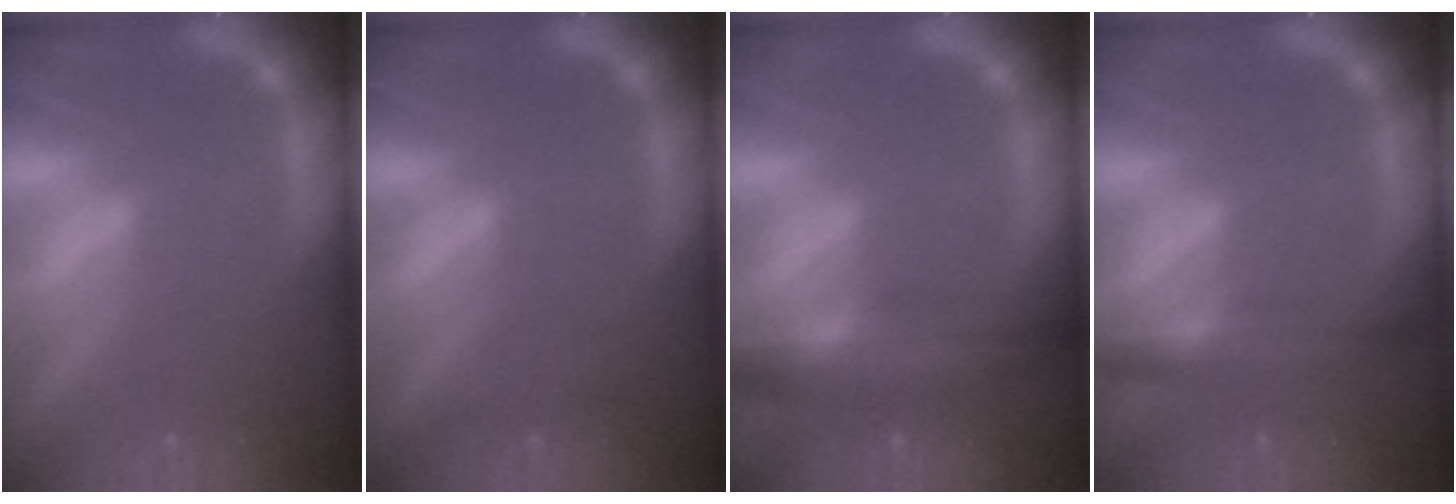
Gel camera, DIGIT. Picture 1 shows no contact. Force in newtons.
{"total": 0.9}
{"total": 7.0}
{"total": 4.5}